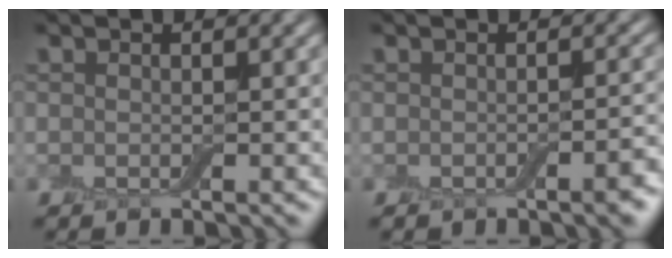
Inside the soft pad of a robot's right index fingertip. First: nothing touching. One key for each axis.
{"total": 1.9, "fx": -1.0, "fy": 0.5, "fz": 1.4, "tx": -0.019, "ty": 0.000, "tz": -0.013}